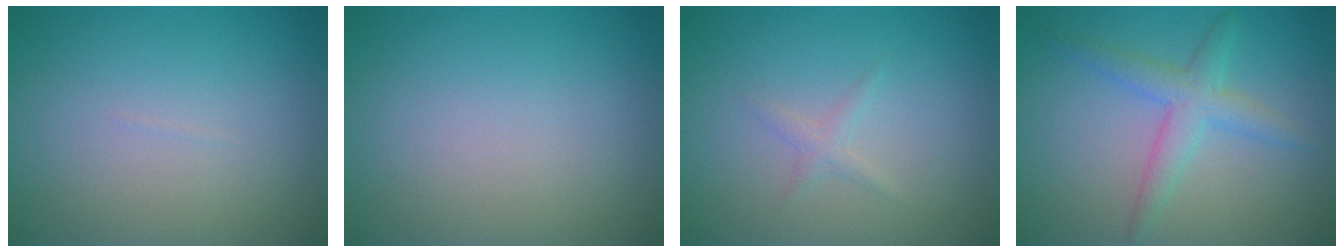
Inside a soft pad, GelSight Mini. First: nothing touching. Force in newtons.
{"total": 0.0}
{"total": 1.0, "press": 1.0, "slide": 0.1}
{"total": 3.1, "press": 3.1, "slide": 0.0}